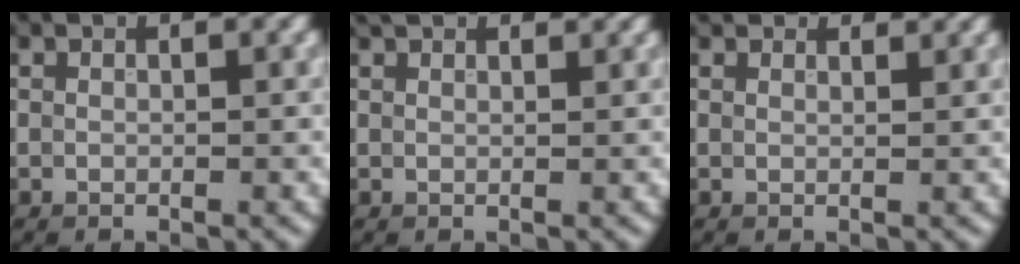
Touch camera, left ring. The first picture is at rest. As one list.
[{"total": 2.5, "force": [2.4, 0.4, 0.8], "torque": [-0.016, 0.007, 0.031]}, {"total": 3.3, "force": [3.0, 0.9, 0.9], "torque": [-0.019, 0.000, 0.036]}]